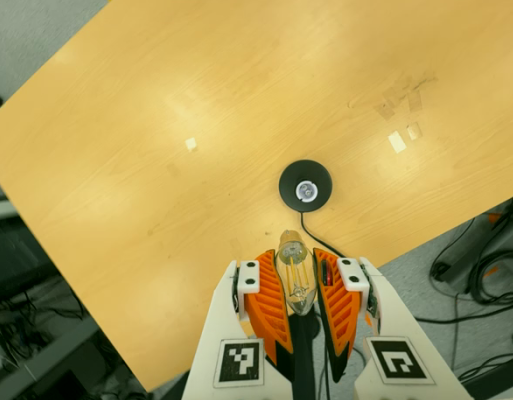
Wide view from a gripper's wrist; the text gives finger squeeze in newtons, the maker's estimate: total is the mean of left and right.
{"total": 20.9, "left": 26.0, "right": 15.9}